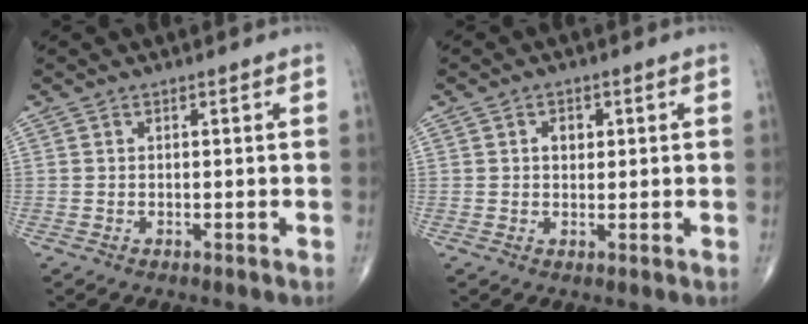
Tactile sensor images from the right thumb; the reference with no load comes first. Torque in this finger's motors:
{"motor_torque": [0.06, -0.02, 0.14, 0.02, 0.00]}